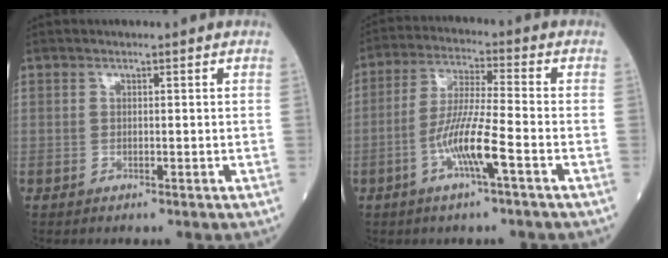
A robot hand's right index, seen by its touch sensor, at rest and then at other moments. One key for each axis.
{"total": 8.8, "fx": -3.4, "fy": 0.0, "fz": 8.0, "tx": -0.159, "ty": -0.002, "tz": -0.068}